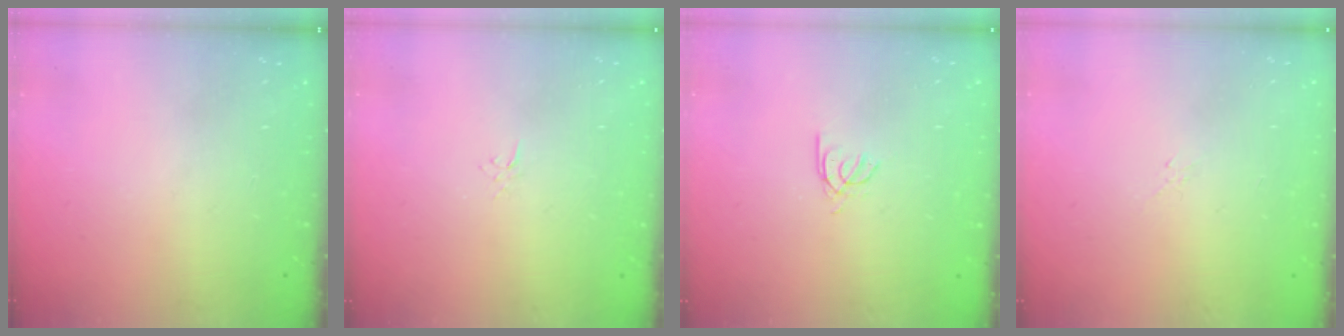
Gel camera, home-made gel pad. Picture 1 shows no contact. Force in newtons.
{"total": 2.6, "press": 2.6, "slide": 0.3}
{"total": 2.4, "press": 2.3, "slide": 0.4}
{"total": 2.1, "press": 2.0, "slide": 0.6}